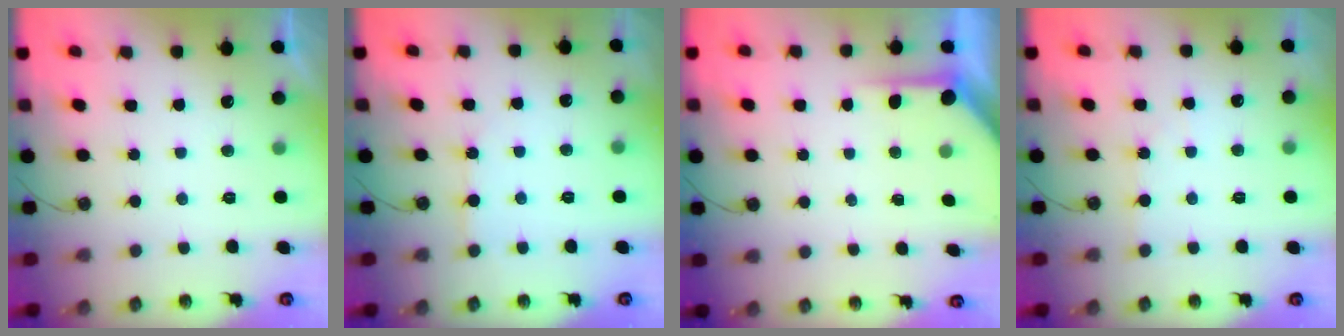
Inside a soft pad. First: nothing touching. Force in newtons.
{"total": 4.0, "press": 3.9, "slide": 0.5}
{"total": 4.6, "press": 4.6, "slide": 0.2}
{"total": 1.6, "press": 1.5, "slide": 0.3}